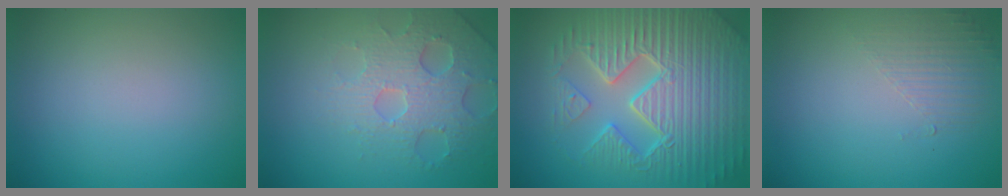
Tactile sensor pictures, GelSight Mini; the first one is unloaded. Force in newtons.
{"total": 4.1, "press": 4.0, "slide": 0.9}
{"total": 9.6, "press": 6.7, "slide": 6.8}
{"total": 1.6, "press": 0.4, "slide": 1.5}